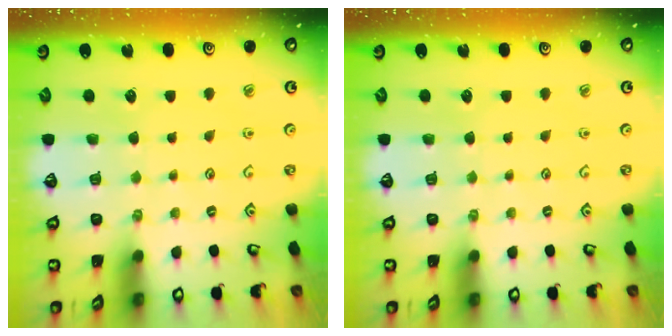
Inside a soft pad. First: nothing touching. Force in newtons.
{"total": 0.0}